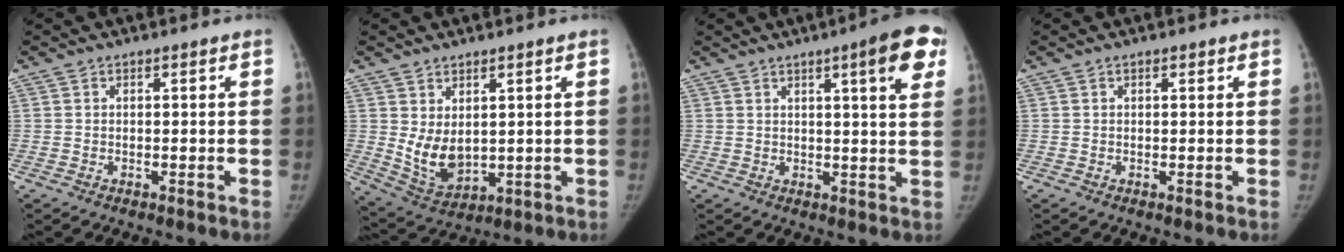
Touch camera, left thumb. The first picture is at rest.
{"total": 7.8, "force": [1.4, 4.8, 5.9], "torque": [-0.090, -0.023, 0.050]}
{"total": 9.6, "force": [4.5, 1.4, 8.3], "torque": [-0.095, -0.013, 0.052]}
{"total": 0.7, "force": [0.4, 0.3, 0.5], "torque": [-0.007, -0.001, 0.005]}